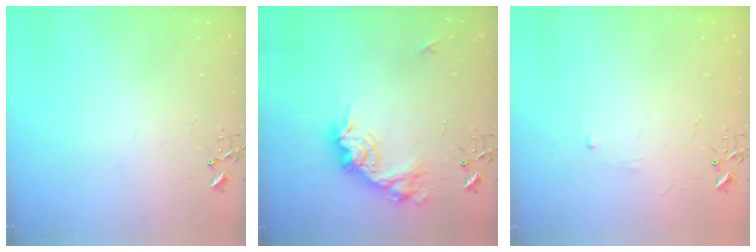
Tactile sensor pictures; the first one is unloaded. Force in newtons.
{"total": 17.6, "press": 17.6, "slide": 1.0}
{"total": 2.9, "press": 2.8, "slide": 0.5}